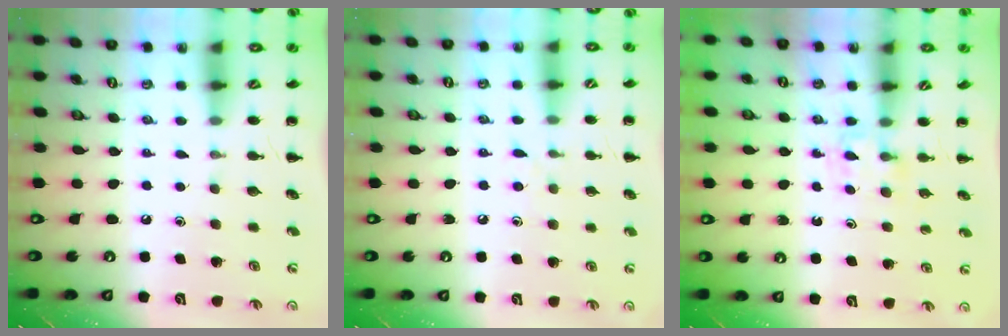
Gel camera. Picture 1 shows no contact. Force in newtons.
{"total": 4.3, "press": 4.0, "slide": 1.7}
{"total": 3.5, "press": 3.4, "slide": 1.0}